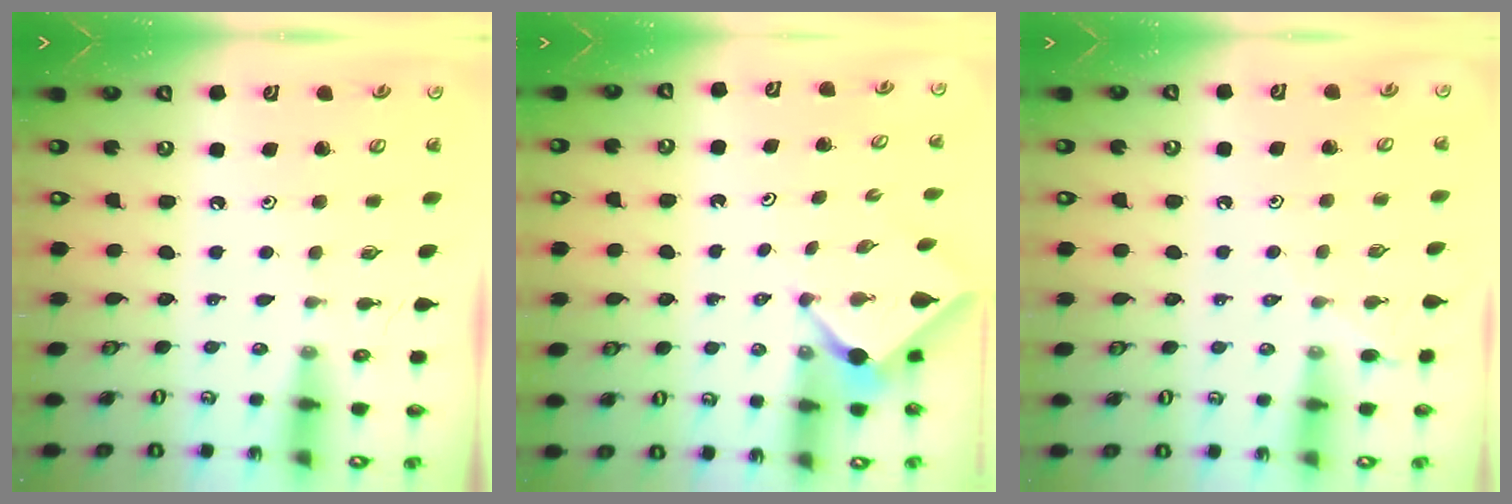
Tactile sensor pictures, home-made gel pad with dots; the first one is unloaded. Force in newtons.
{"total": 2.6, "press": 2.6, "slide": 0.3}
{"total": 4.7, "press": 4.6, "slide": 0.6}